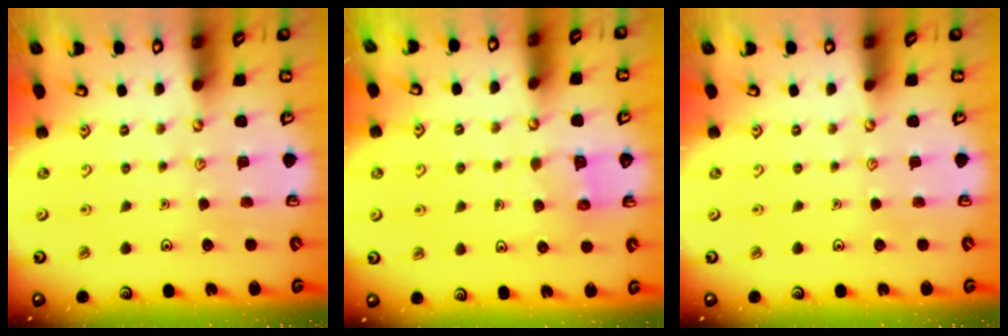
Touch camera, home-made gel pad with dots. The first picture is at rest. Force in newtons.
{"total": 5.8, "press": 5.7, "slide": 0.5}
{"total": 0.0}